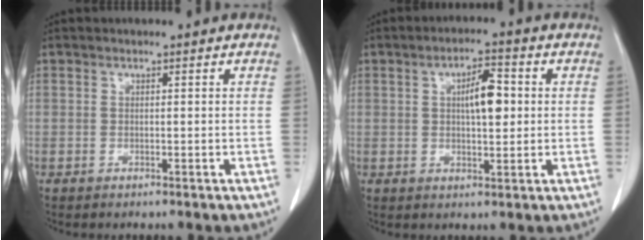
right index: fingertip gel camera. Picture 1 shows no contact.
{"total": 6.1, "force": [1.0, 1.9, 5.7], "torque": [-0.094, 0.010, 0.018]}